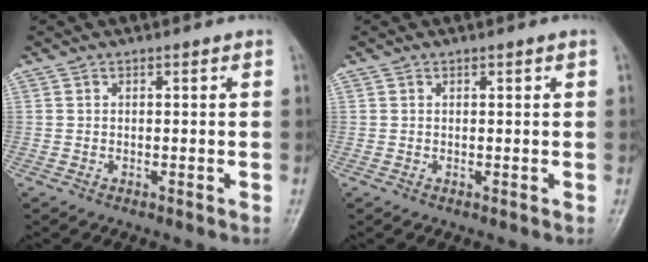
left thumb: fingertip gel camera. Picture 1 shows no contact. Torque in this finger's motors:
{"motor_torque": [-0.01, -0.16, -0.14, -0.15, -0.01]}